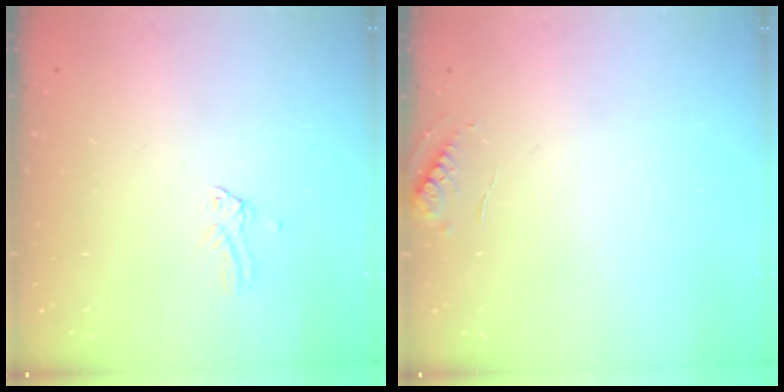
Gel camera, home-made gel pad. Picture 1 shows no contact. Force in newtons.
{"total": 5.4, "press": 5.4, "slide": 0.6}